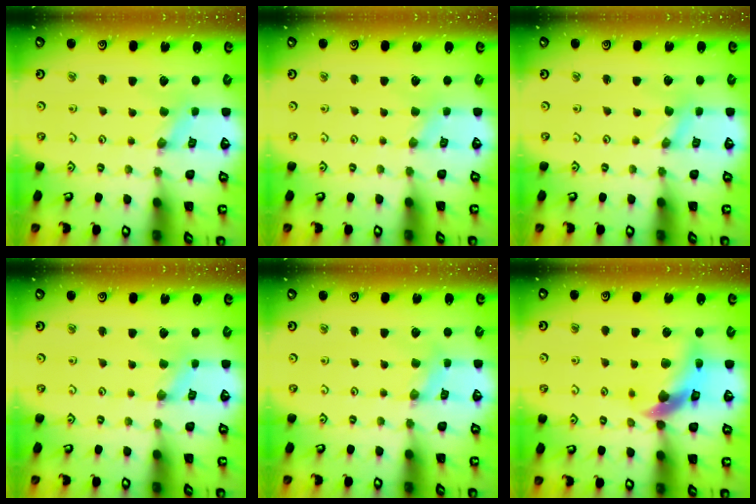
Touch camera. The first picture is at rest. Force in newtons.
{"total": 1.1, "press": 1.0, "slide": 0.2}
{"total": 0.0}
{"total": 0.5, "press": 0.5, "slide": 0.2}
{"total": 2.4, "press": 2.3, "slide": 0.3}
{"total": 11.5, "press": 11.3, "slide": 1.6}